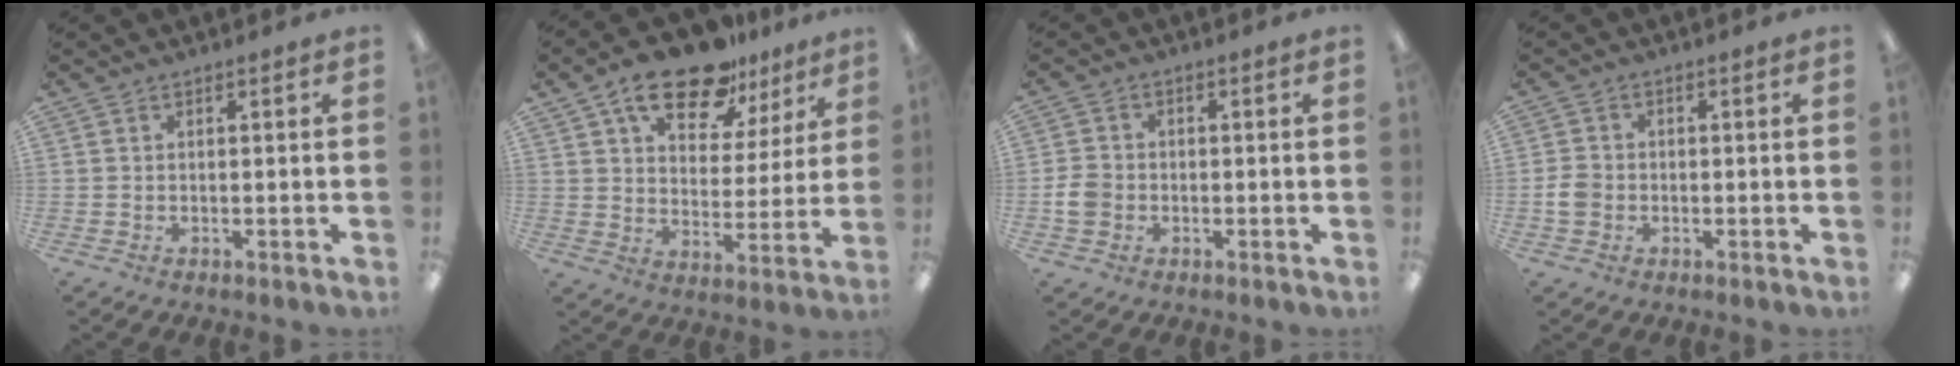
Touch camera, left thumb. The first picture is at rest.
{"total": 16.2, "force": [11.7, 7.5, 8.3], "torque": [-0.137, -0.060, 0.206]}
{"total": 4.5, "force": [-0.9, 3.7, 2.4], "torque": [-0.046, 0.008, -0.015]}
{"total": 3.7, "force": [-0.8, 3.2, 1.9], "torque": [-0.036, 0.005, -0.015]}